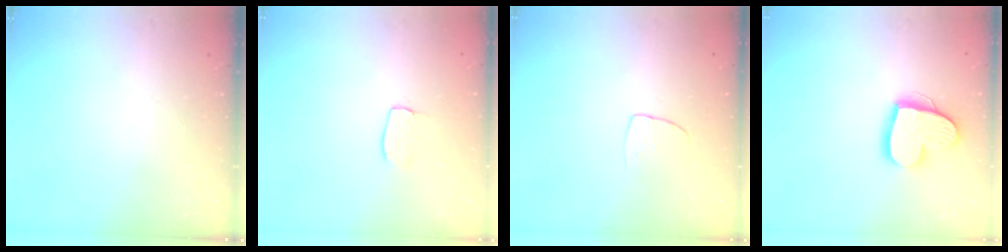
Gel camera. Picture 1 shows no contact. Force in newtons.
{"total": 4.5, "press": 4.5, "slide": 0.3}
{"total": 3.3, "press": 3.3, "slide": 0.2}
{"total": 15.0, "press": 15.0, "slide": 1.1}